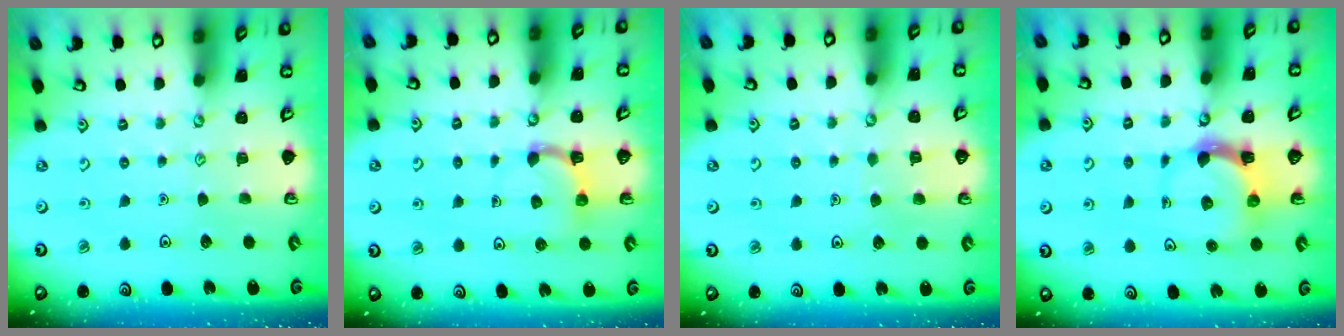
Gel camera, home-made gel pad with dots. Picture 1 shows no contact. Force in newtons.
{"total": 5.1, "press": 5.0, "slide": 0.9}
{"total": 3.5, "press": 3.5, "slide": 0.2}
{"total": 6.2, "press": 6.1, "slide": 1.4}